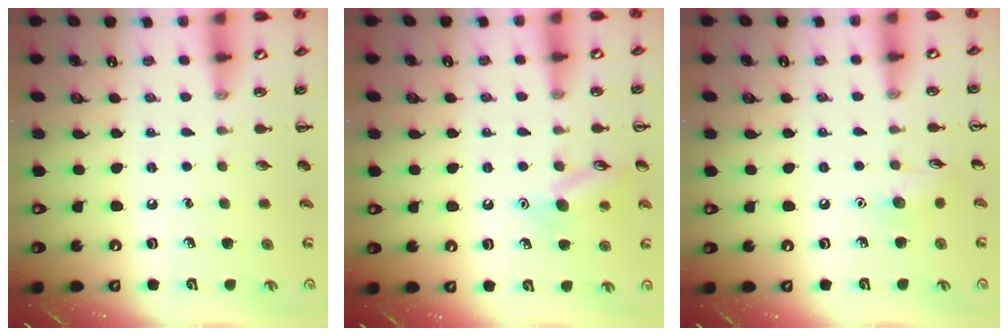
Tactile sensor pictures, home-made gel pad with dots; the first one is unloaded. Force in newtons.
{"total": 10.6, "press": 10.5, "slide": 1.6}
{"total": 5.9, "press": 5.7, "slide": 1.5}